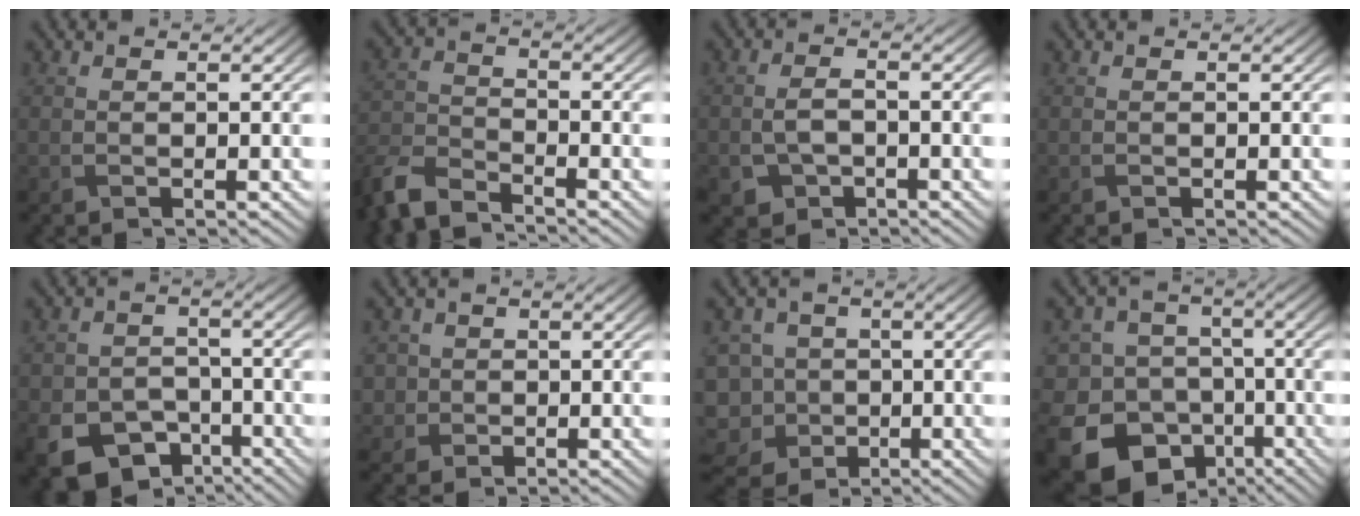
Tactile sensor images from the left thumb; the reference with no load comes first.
{"total": 6.8, "force": [-6.1, 1.8, 2.5], "torque": [-0.060, -0.014, -0.138]}
{"total": 3.5, "force": [-1.3, 2.4, 2.2], "torque": [-0.054, -0.006, -0.023]}
{"total": 0.0}
{"total": 10.3, "force": [-5.9, 7.3, 4.2], "torque": [-0.091, -0.036, -0.099]}
{"total": 3.2, "force": [0.2, 3.2, 0.4], "torque": [-0.017, -0.001, -0.004]}
{"total": 10.2, "force": [-4.2, 8.6, 3.7], "torque": [-0.112, -0.016, -0.097]}
{"total": 18.9, "force": [-9.5, 15.3, 5.8], "torque": [-0.153, -0.057, -0.157]}